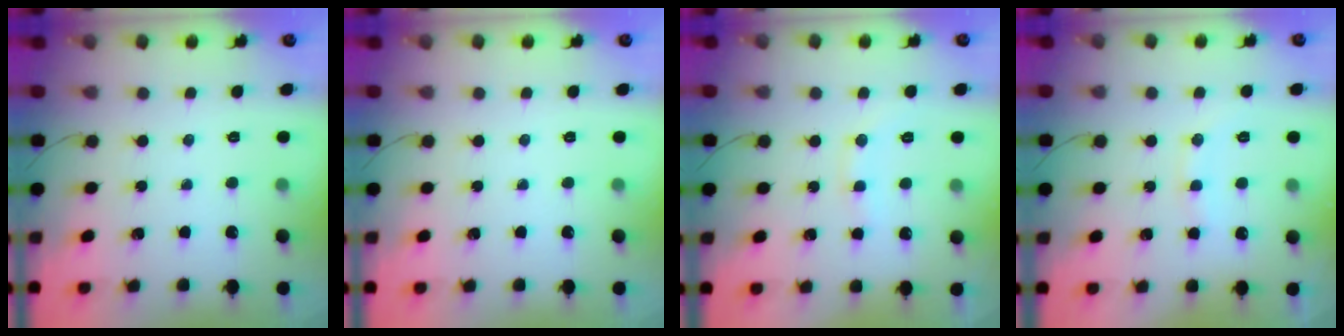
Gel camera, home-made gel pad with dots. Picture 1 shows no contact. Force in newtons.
{"total": 0.0}
{"total": 6.9, "press": 6.7, "slide": 1.4}
{"total": 8.8, "press": 8.8, "slide": 0.9}